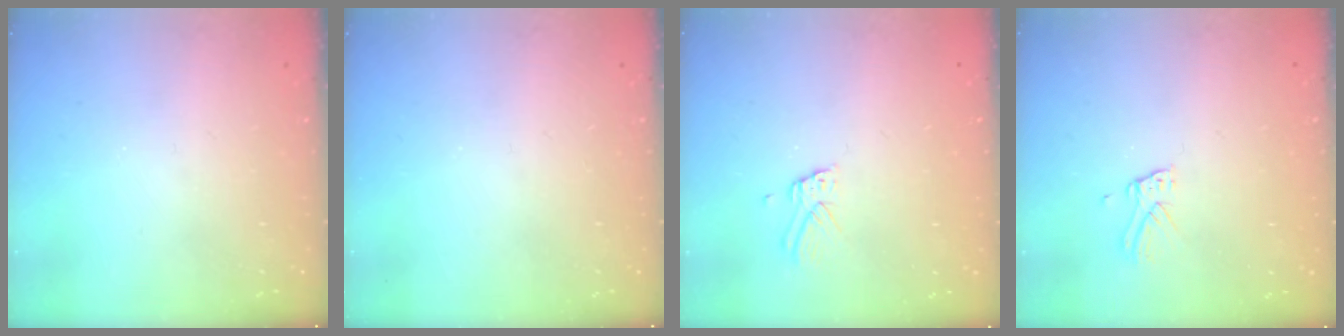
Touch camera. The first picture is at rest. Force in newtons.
{"total": 0.0}
{"total": 2.9, "press": 2.9, "slide": 0.1}
{"total": 4.8, "press": 4.7, "slide": 0.4}